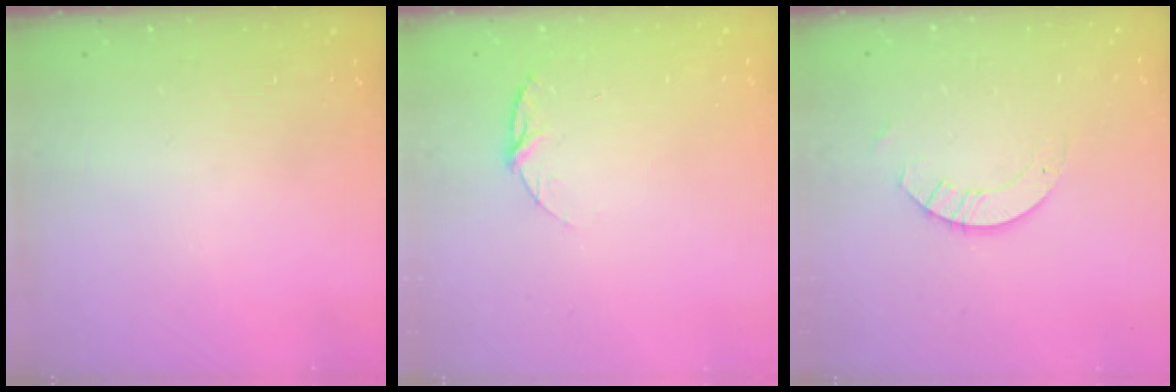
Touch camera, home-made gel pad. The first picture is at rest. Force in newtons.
{"total": 5.2, "press": 5.2, "slide": 0.5}
{"total": 3.5, "press": 3.5, "slide": 0.3}